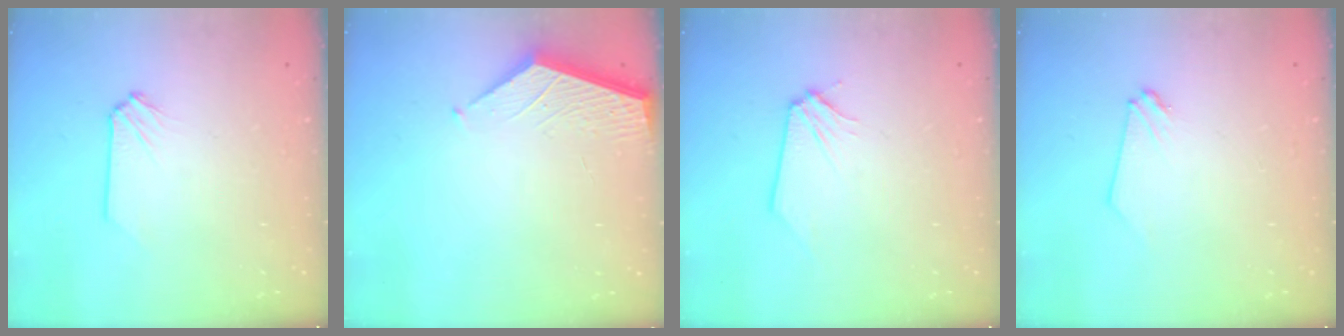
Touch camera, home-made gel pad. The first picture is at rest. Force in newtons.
{"total": 2.6, "press": 2.6, "slide": 0.4}
{"total": 0.0}
{"total": 0.0}